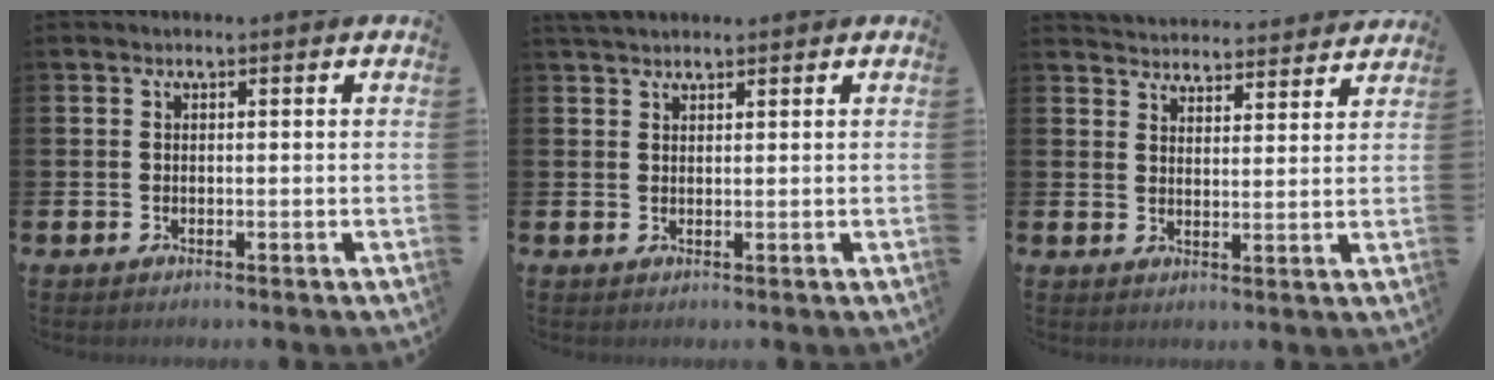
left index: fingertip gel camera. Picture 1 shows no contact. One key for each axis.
{"total": 2.3, "fx": 2.1, "fy": 0.6, "fz": 0.5, "tx": -0.003, "ty": -0.005, "tz": 0.037}
{"total": 4.4, "fx": 4.4, "fy": 0.4, "fz": -0.3, "tx": -0.005, "ty": -0.033, "tz": 0.078}